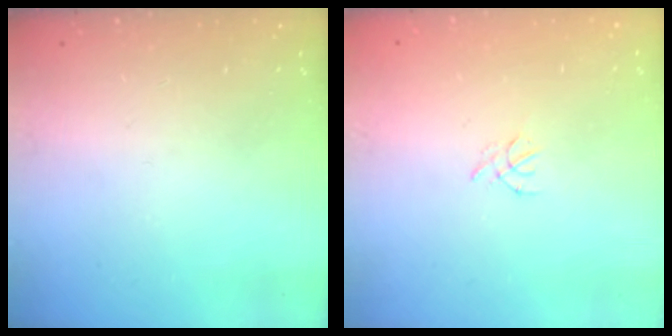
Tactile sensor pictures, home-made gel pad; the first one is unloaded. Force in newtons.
{"total": 0.8, "press": 0.7, "slide": 0.3}